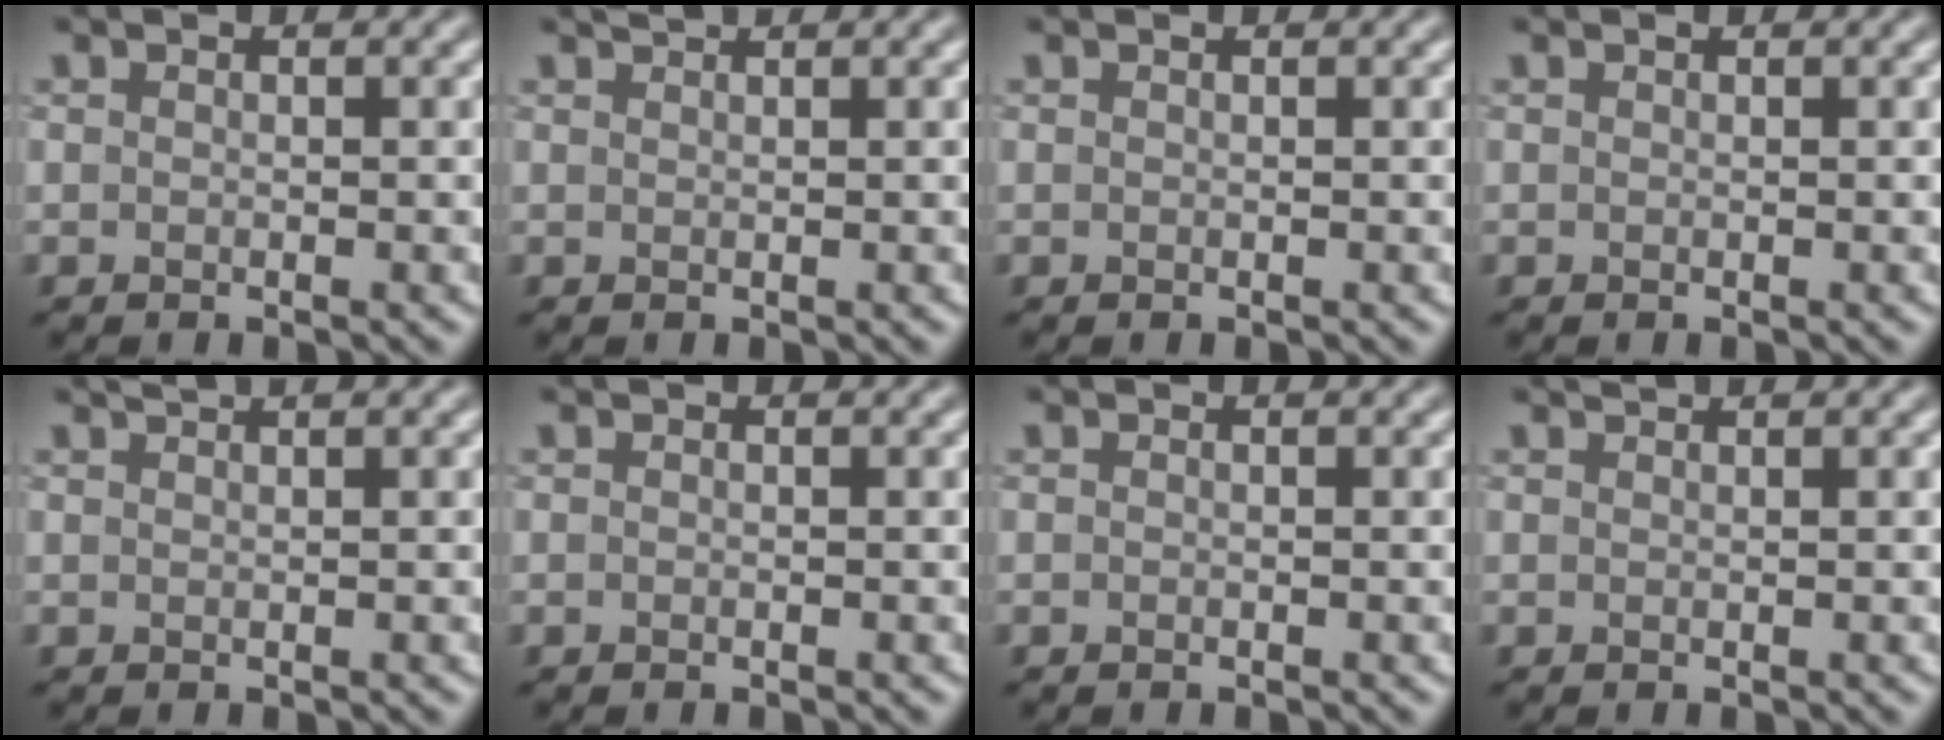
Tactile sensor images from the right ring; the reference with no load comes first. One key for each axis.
{"total": 0.9, "fx": 0.8, "fy": 0.0, "fz": 0.3, "tx": -0.011, "ty": 0.008, "tz": 0.015}
{"total": 0.0}
{"total": 0.0}
{"total": 1.0, "fx": 0.9, "fy": -0.1, "fz": 0.4, "tx": -0.012, "ty": 0.006, "tz": 0.016}
{"total": 0.0}
{"total": 0.0}
{"total": 0.6, "fx": 0.5, "fy": 0.0, "fz": 0.2, "tx": -0.007, "ty": 0.007, "tz": 0.009}